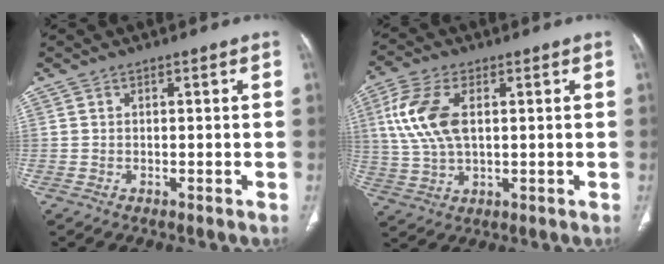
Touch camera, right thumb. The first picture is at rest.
{"total": 11.4, "force": [2.5, 6.2, 9.3], "torque": [-0.213, 0.002, 0.052]}